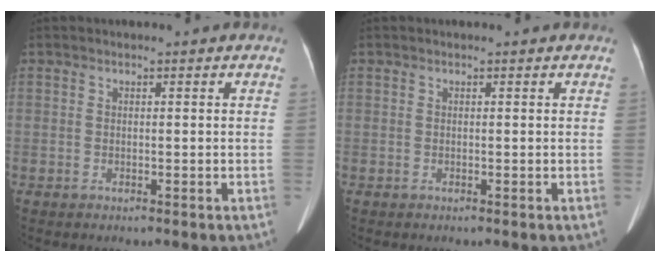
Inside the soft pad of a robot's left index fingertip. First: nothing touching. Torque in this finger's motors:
{"motor_torque": [0.16, 0.08, 0.03, 0.02]}